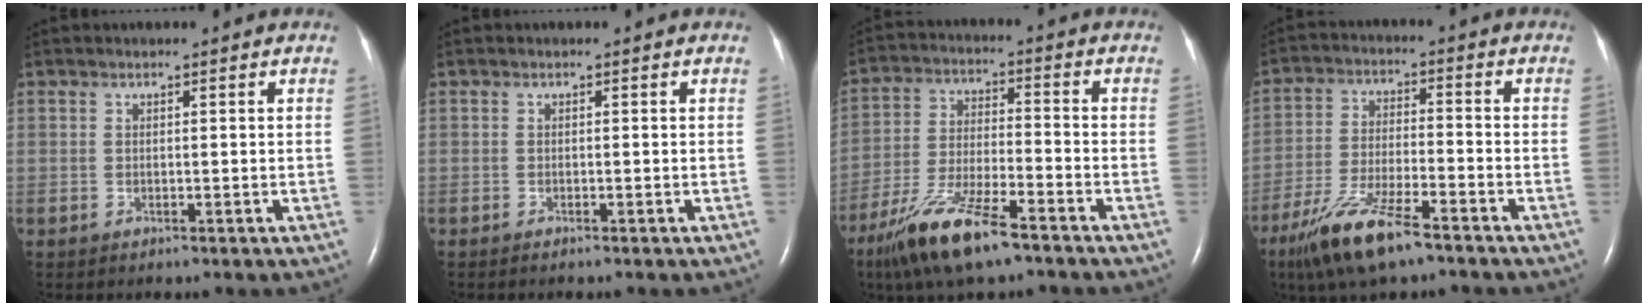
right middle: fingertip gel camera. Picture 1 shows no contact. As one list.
[{"total": 0.7, "force": [-0.5, 0.0, 0.4], "torque": [-0.010, -0.001, -0.008]}, {"total": 12.8, "force": [-8.7, 2.2, 9.1], "torque": [-0.189, -0.025, -0.160]}, {"total": 11.5, "force": [-7.9, 2.0, 8.1], "torque": [-0.169, -0.026, -0.145]}]